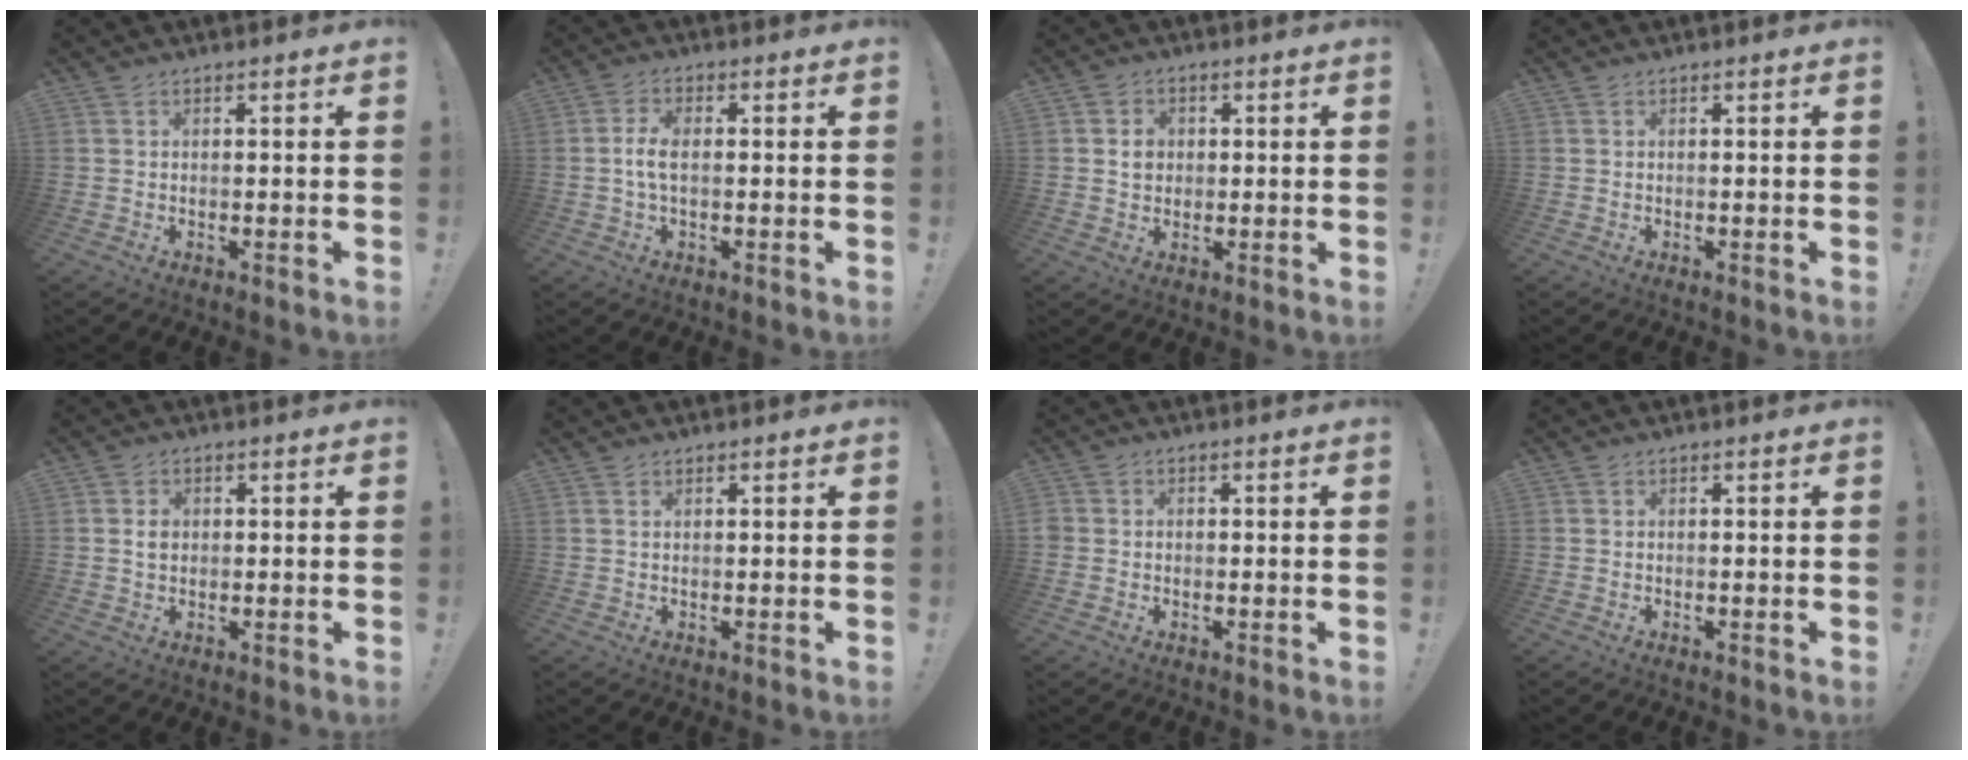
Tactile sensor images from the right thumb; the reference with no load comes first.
{"total": 4.8, "force": [-0.1, 2.2, 4.3], "torque": [-0.090, 0.004, -0.004]}
{"total": 4.5, "force": [0.6, 4.1, 1.7], "torque": [-0.014, 0.000, 0.008]}
{"total": 0.0}
{"total": 2.5, "force": [0.3, 2.1, 1.3], "torque": [-0.009, -0.003, 0.002]}
{"total": 0.7, "force": [0.5, 0.4, 0.3], "torque": [-0.002, -0.002, 0.010]}
{"total": 1.9, "force": [-0.5, 1.6, 0.8], "torque": [-0.014, 0.007, -0.007]}
{"total": 0.0}